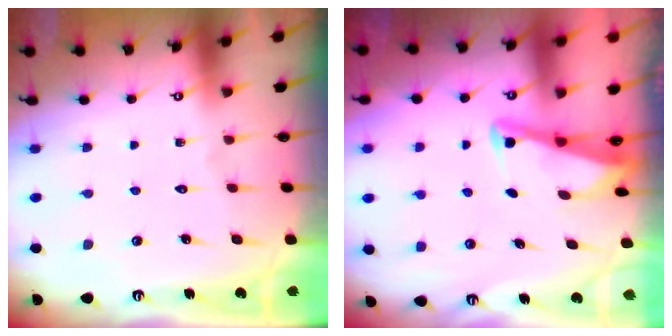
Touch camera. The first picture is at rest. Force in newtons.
{"total": 2.7, "press": 2.7, "slide": 0.3}